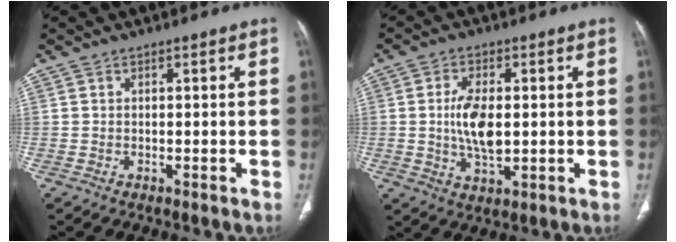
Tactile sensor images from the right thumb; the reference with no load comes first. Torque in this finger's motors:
{"motor_torque": [2.55, 2.46, 0.86, -0.53, 0.12]}